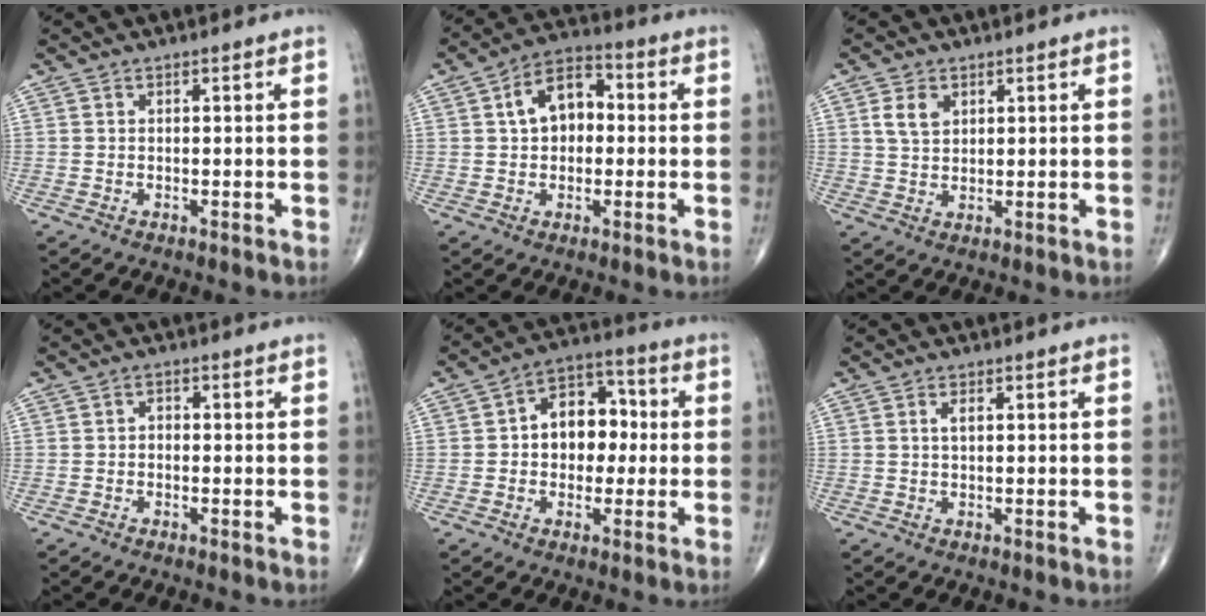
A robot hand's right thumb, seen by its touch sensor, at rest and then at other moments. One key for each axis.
{"total": 9.4, "fx": 1.1, "fy": 6.3, "fz": 6.9, "tx": -0.092, "ty": 0.026, "tz": 0.009}
{"total": 4.3, "fx": 1.8, "fy": 2.9, "fz": 2.7, "tx": -0.043, "ty": -0.005, "tz": 0.037}
{"total": 1.2, "fx": -0.3, "fy": 0.9, "fz": 0.7, "tx": -0.001, "ty": 0.006, "tz": -0.010}
{"total": 10.8, "fx": 0.4, "fy": 7.8, "fz": 7.4, "tx": -0.067, "ty": 0.031, "tz": -0.004}
{"total": 1.4, "fx": 0.3, "fy": 0.6, "fz": 1.2, "tx": -0.022, "ty": 0.004, "tz": 0.006}